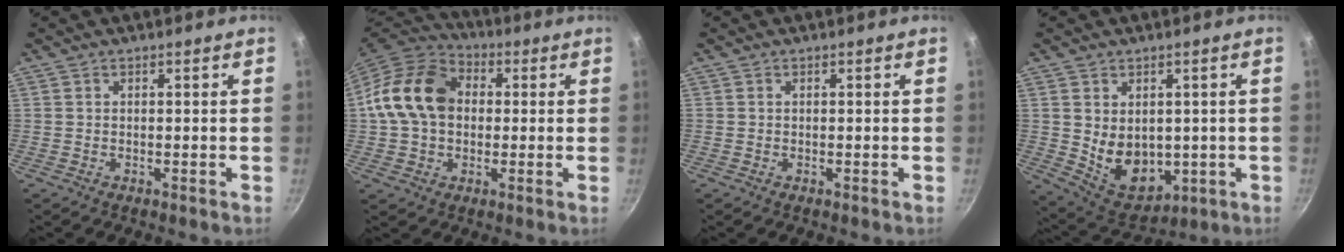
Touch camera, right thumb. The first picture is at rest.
{"total": 15.4, "force": [1.3, 11.7, 9.9], "torque": [-0.153, 0.028, 0.008]}
{"total": 0.0}
{"total": 10.6, "force": [0.3, 7.9, 7.0], "torque": [-0.085, -0.021, 0.035]}